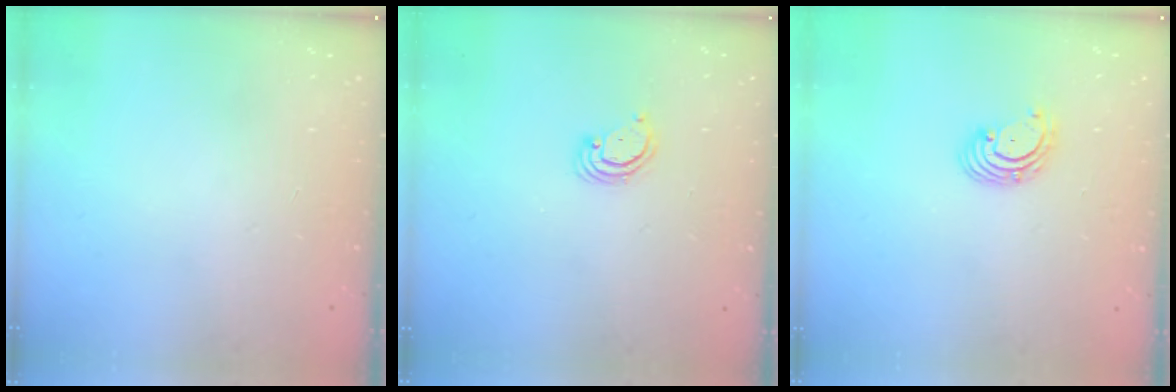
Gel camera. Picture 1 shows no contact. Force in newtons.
{"total": 2.8, "press": 2.8, "slide": 0.3}
{"total": 2.9, "press": 2.9, "slide": 0.1}